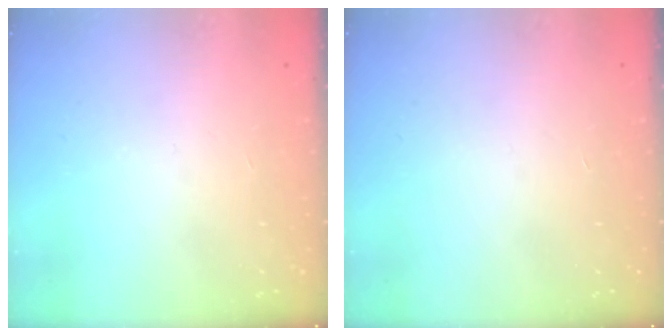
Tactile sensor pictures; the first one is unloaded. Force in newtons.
{"total": 0.0}